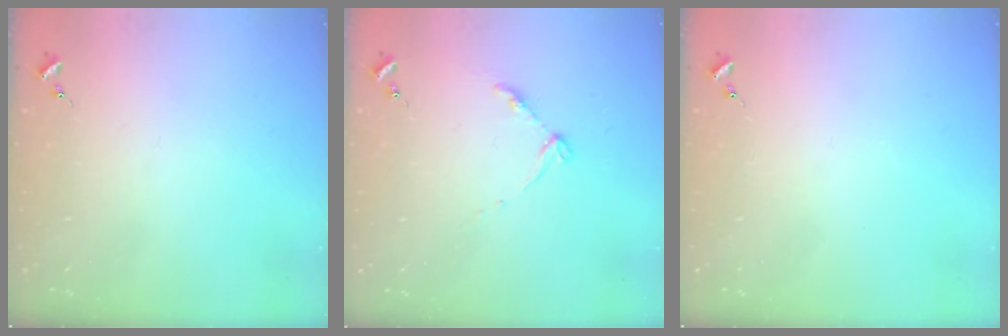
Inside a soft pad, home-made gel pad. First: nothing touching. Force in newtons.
{"total": 5.6, "press": 5.5, "slide": 0.7}
{"total": 0.0}